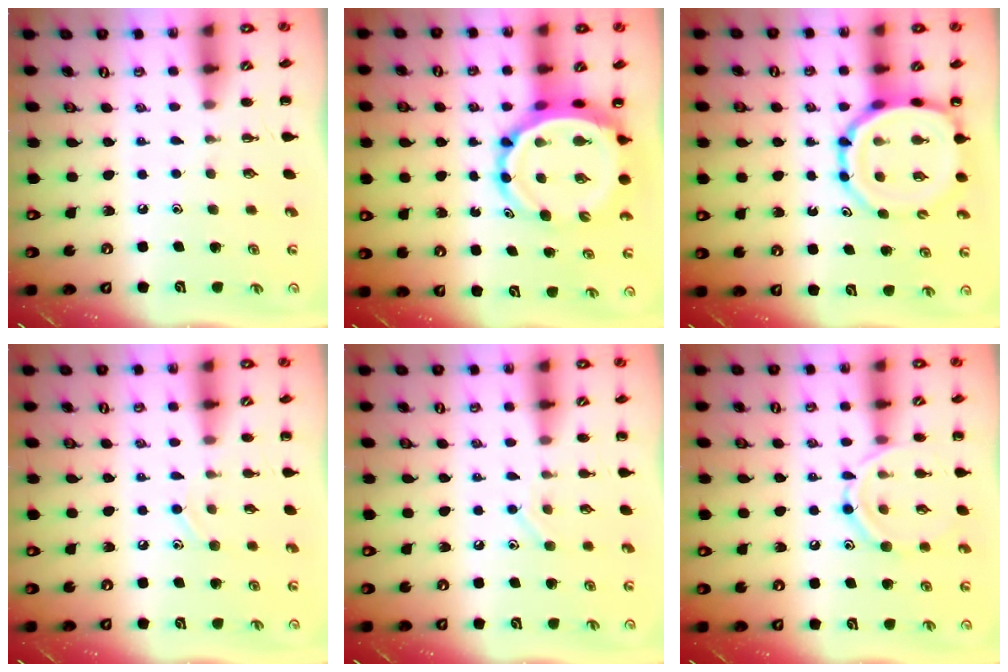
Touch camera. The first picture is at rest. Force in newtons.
{"total": 10.2, "press": 9.7, "slide": 3.3}
{"total": 12.9, "press": 12.5, "slide": 3.2}
{"total": 7.8, "press": 7.4, "slide": 2.5}
{"total": 7.0, "press": 6.9, "slide": 1.3}
{"total": 11.6, "press": 11.5, "slide": 0.7}